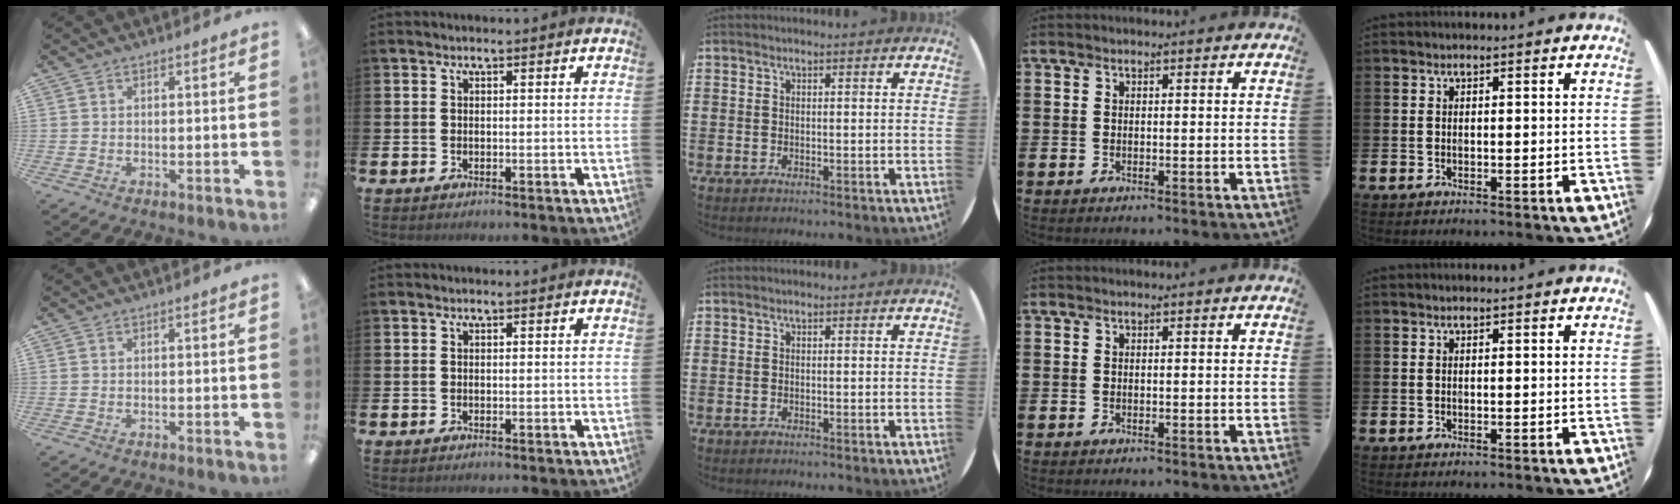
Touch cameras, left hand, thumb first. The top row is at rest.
{}